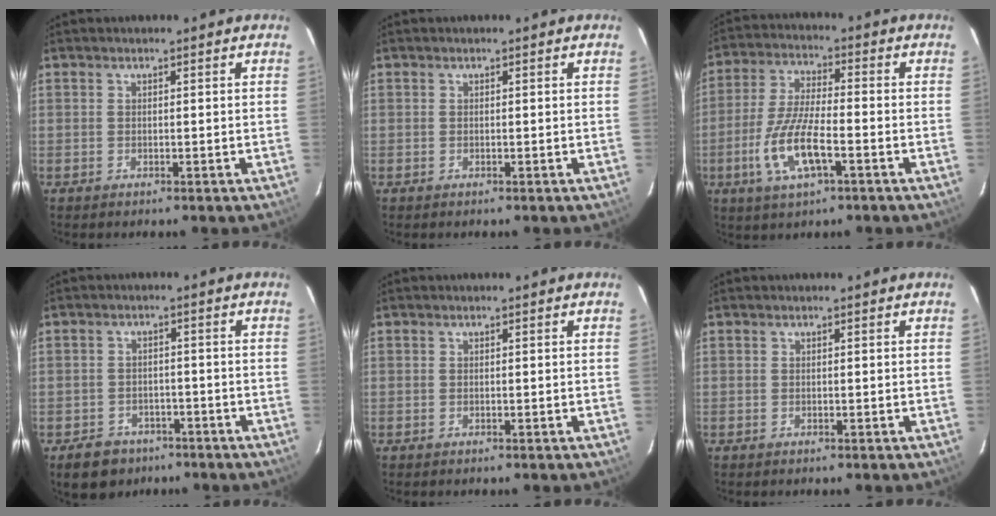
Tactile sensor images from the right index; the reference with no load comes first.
{"total": 0.0}
{"total": 11.6, "force": [-4.3, 3.4, 10.2], "torque": [-0.215, -0.007, -0.082]}
{"total": 7.3, "force": [-4.7, 5.2, 2.0], "torque": [-0.053, 0.017, -0.061]}
{"total": 0.0}
{"total": 0.0}